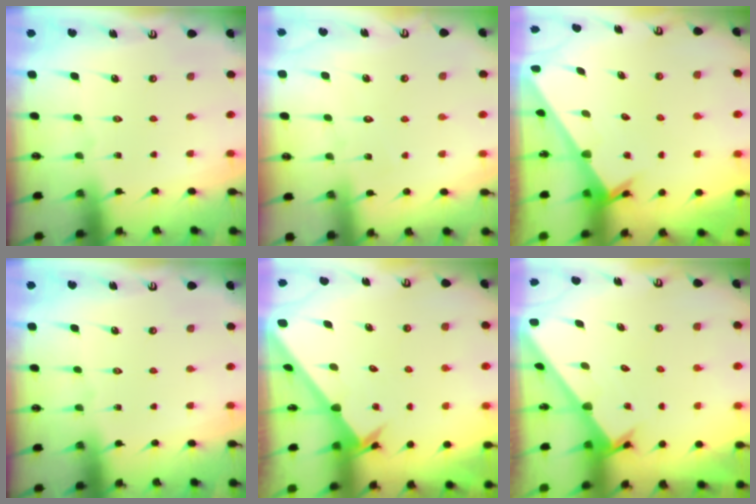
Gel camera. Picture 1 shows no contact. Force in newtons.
{"total": 3.6, "press": 3.6, "slide": 0.4}
{"total": 2.4, "press": 2.4, "slide": 0.1}
{"total": 0.0}
{"total": 2.6, "press": 2.6, "slide": 0.2}
{"total": 1.6, "press": 1.6, "slide": 0.1}